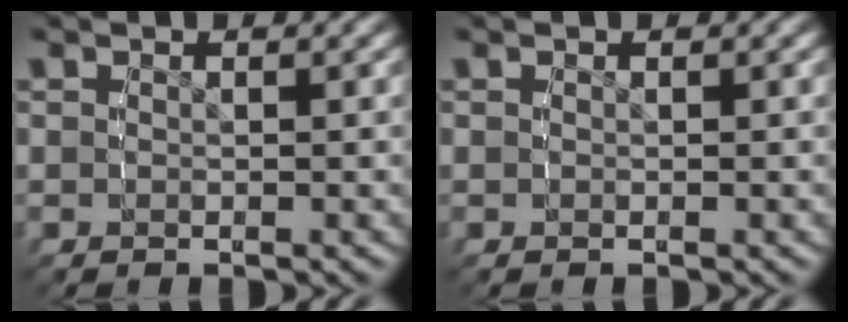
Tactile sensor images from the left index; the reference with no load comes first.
{"total": 0.0}